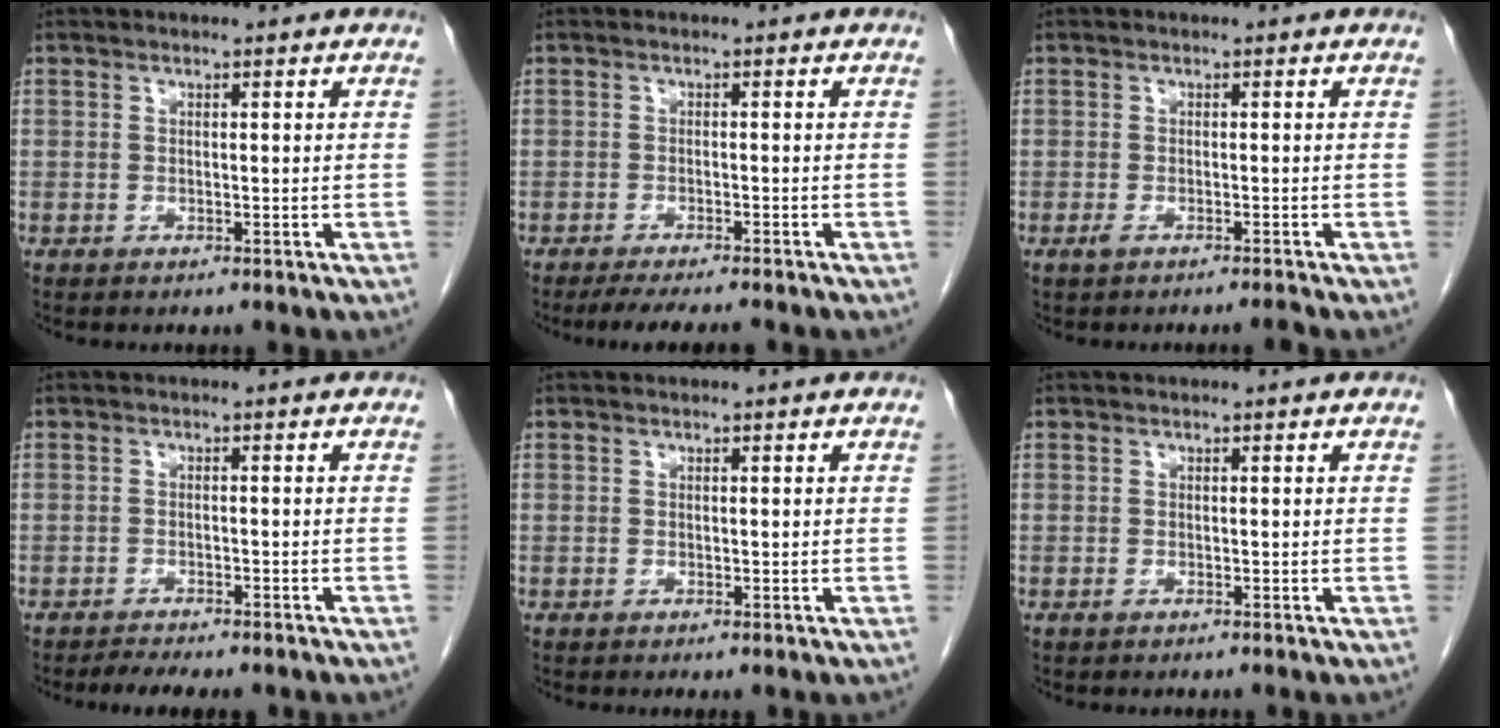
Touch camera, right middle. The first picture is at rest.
{"total": 7.0, "force": [-6.0, 0.7, 3.6], "torque": [-0.045, -0.012, -0.091]}
{"total": 1.6, "force": [-1.3, -0.2, 0.9], "torque": [-0.021, -0.004, -0.025]}
{"total": 5.6, "force": [-4.8, 1.2, 2.6], "torque": [-0.038, -0.003, -0.068]}
{"total": 0.0}
{"total": 0.0}